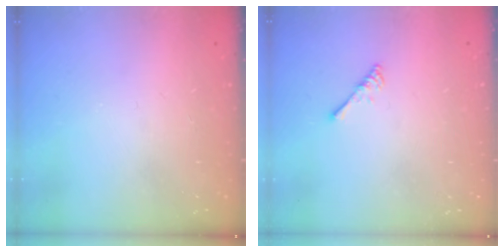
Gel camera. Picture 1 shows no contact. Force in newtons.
{"total": 2.5, "press": 2.5, "slide": 0.4}